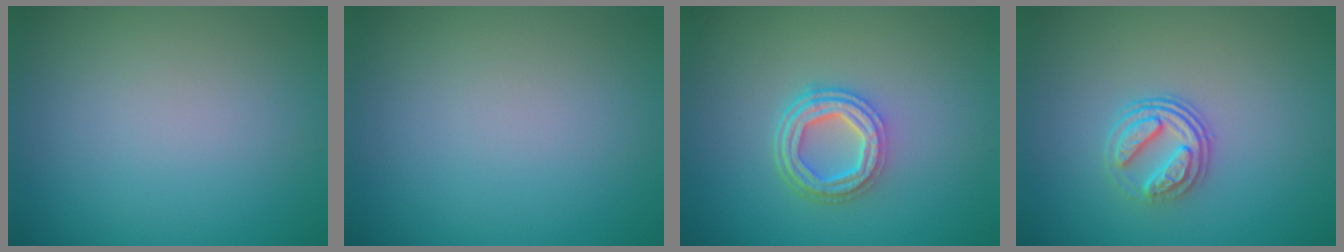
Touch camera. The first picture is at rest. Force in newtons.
{"total": 0.0}
{"total": 4.3, "press": 3.3, "slide": 2.6}
{"total": 3.1, "press": 2.6, "slide": 1.8}